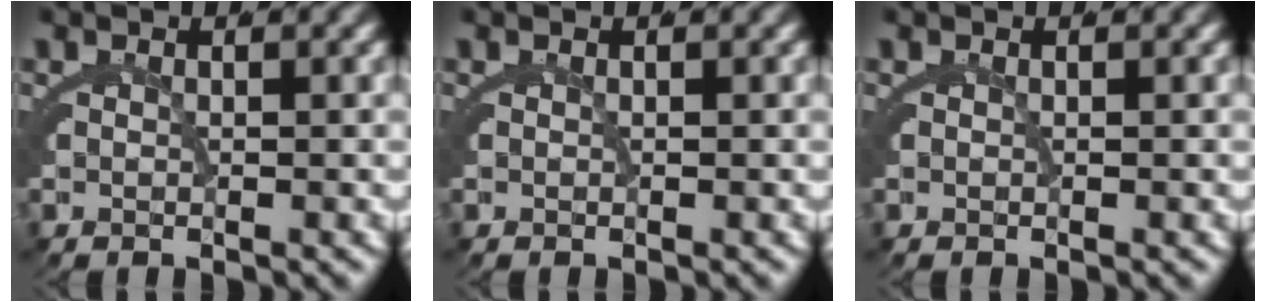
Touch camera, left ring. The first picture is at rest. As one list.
[{"total": 0.0}, {"total": 0.0}]